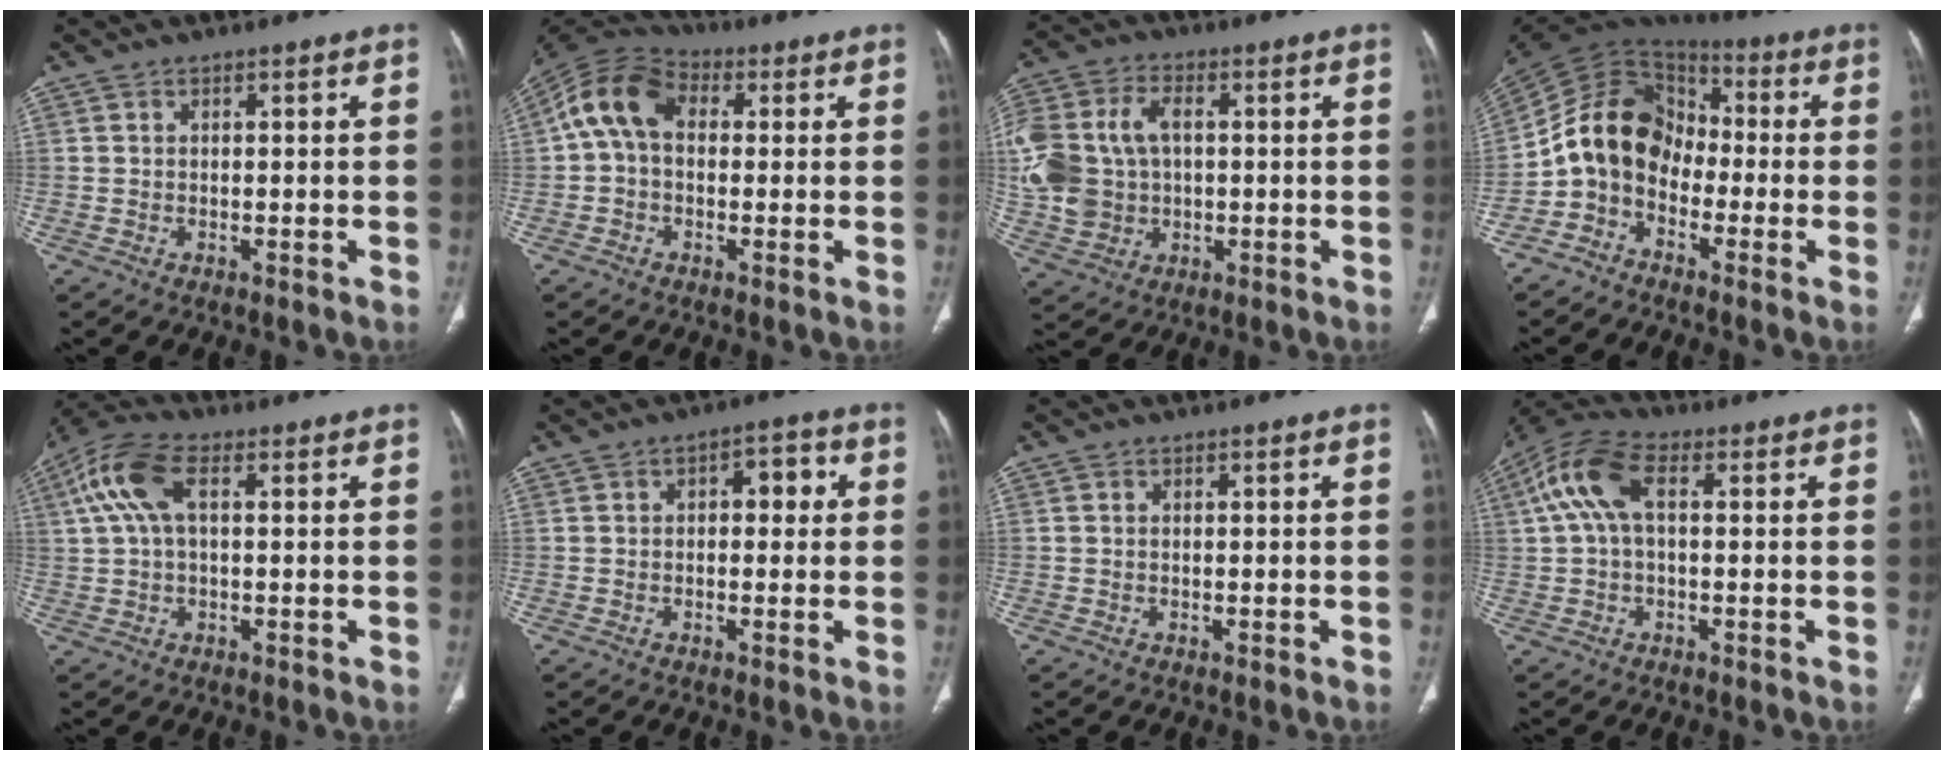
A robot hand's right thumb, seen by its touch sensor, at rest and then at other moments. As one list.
[{"total": 10.7, "force": [1.1, 7.6, 7.4], "torque": [-0.136, 0.033, 0.007]}, {"total": 19.6, "force": [1.5, 14.7, 12.9], "torque": [-0.316, 0.022, 0.041]}, {"total": 13.2, "force": [-3.5, 10.3, 7.5], "torque": [-0.119, 0.068, -0.082]}, {"total": 9.5, "force": [2.6, 4.8, 7.8], "torque": [-0.178, 0.033, 0.045]}, {"total": 4.9, "force": [0.9, 2.7, 3.9], "torque": [-0.027, 0.011, 0.005]}, {"total": 0.0}, {"total": 9.9, "force": [1.8, 5.2, 8.2], "torque": [-0.182, 0.035, 0.028]}]